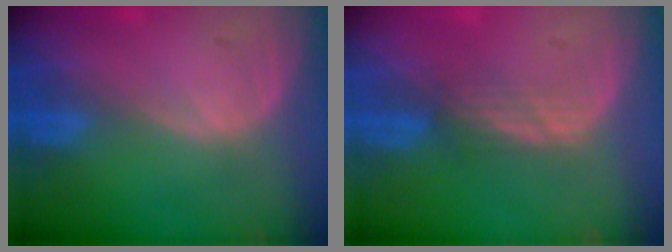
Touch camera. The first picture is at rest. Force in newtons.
{"total": 2.5, "press": 2.3, "slide": 0.9}